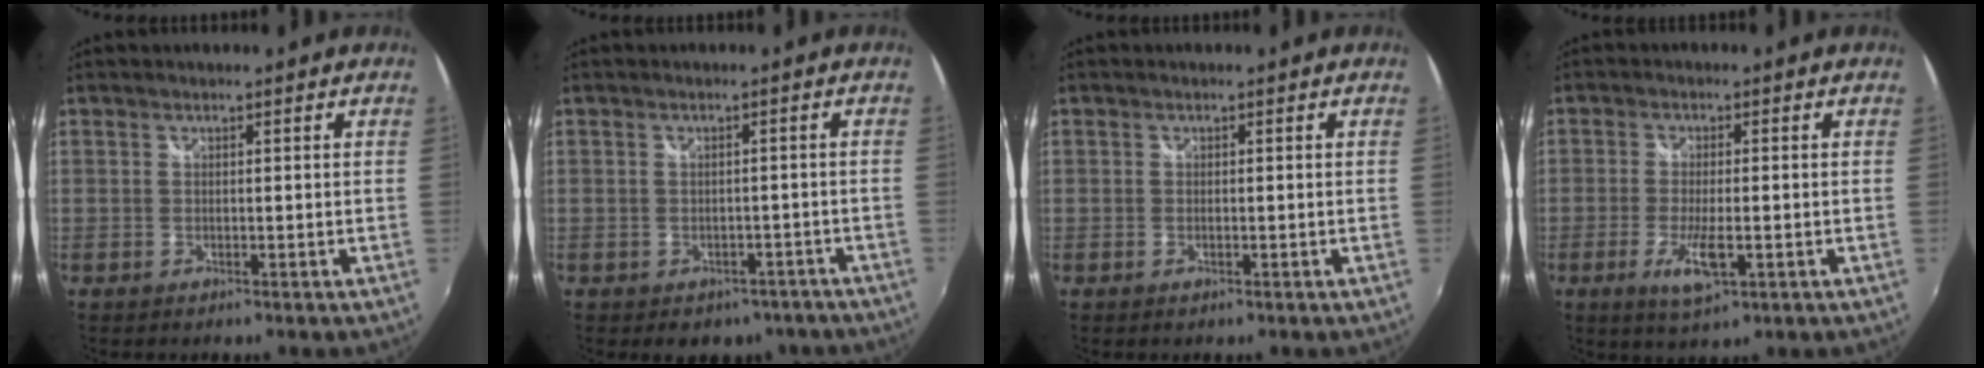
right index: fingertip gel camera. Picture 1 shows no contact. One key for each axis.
{"total": 7.5, "fx": -5.3, "fy": 4.7, "fz": 2.3, "tx": -0.036, "ty": 0.013, "tz": -0.048}
{"total": 0.5, "fx": -0.2, "fy": 0.2, "fz": 0.4, "tx": -0.008, "ty": 0.000, "tz": -0.005}
{"total": 6.4, "fx": -2.4, "fy": 1.6, "fz": 5.7, "tx": -0.120, "ty": -0.014, "tz": -0.043}